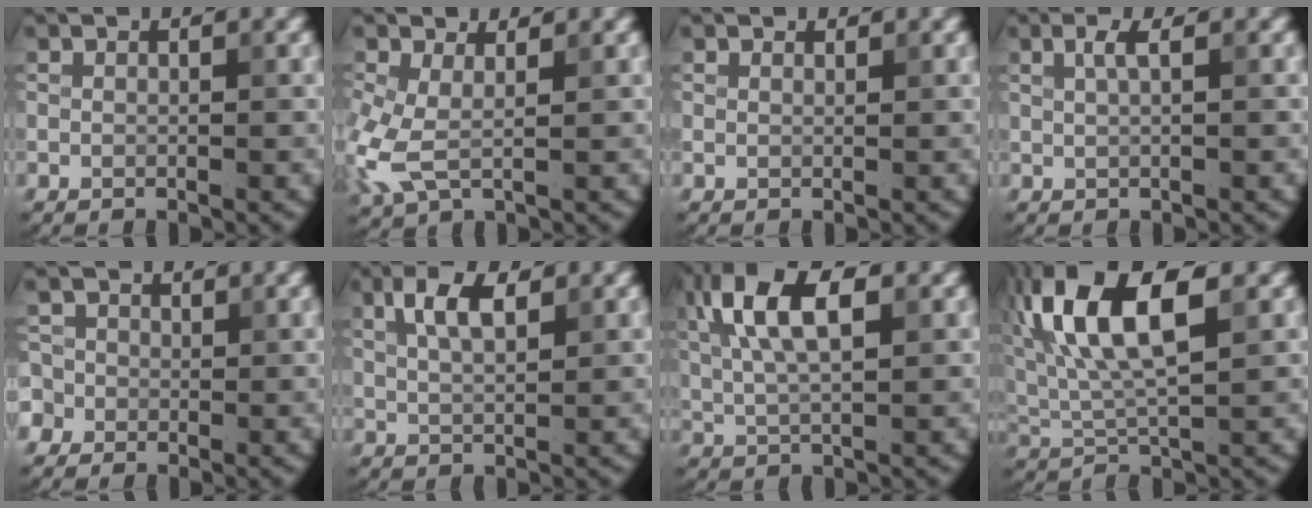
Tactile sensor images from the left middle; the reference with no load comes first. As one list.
[{"total": 4.3, "force": [0.2, 2.5, 3.5], "torque": [-0.105, -0.005, -0.002]}, {"total": 0.7, "force": [0.7, 0.2, 0.1], "torque": [-0.005, -0.005, 0.007]}, {"total": 1.6, "force": [0.6, 0.4, 1.4], "torque": [-0.025, 0.002, 0.009]}, {"total": 3.6, "force": [0.1, 3.3, 1.3], "torque": [-0.021, 0.031, -0.027]}, {"total": 4.0, "force": [1.8, 1.7, 3.1], "torque": [-0.063, 0.007, 0.032]}, {"total": 8.3, "force": [2.9, 3.3, 7.1], "torque": [-0.143, 0.022, 0.046]}, {"total": 10.1, "force": [3.7, 4.1, 8.4], "torque": [-0.173, 0.017, 0.063]}]